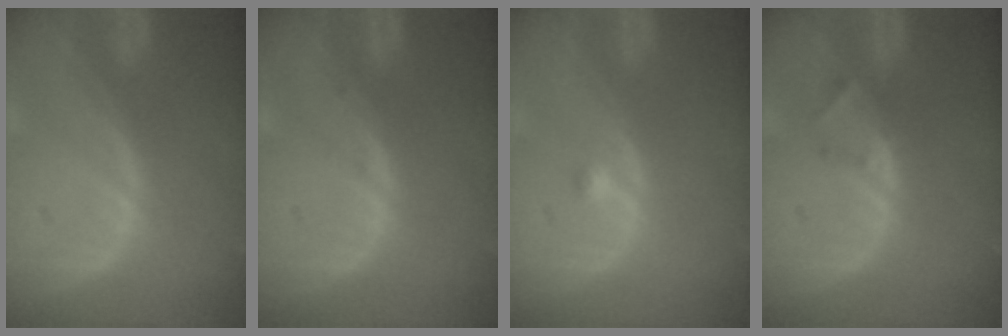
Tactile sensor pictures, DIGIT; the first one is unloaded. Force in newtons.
{"total": 0.6, "press": 0.3, "slide": 0.5}
{"total": 0.9, "press": 0.7, "slide": 0.6}
{"total": 1.9, "press": 1.7, "slide": 0.9}